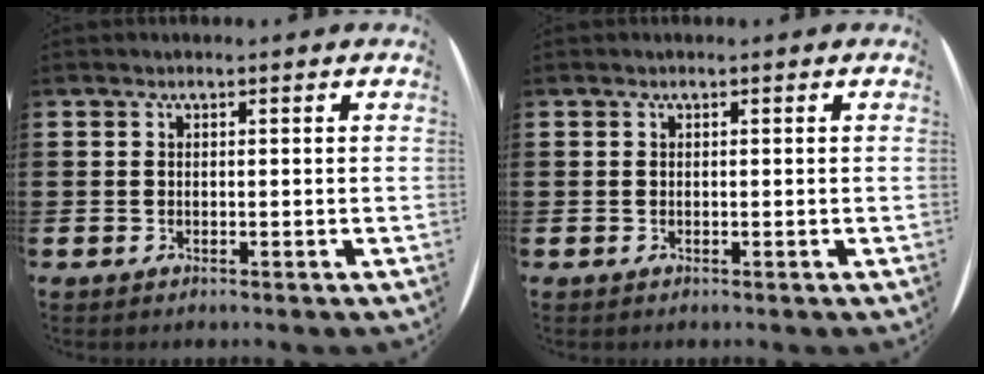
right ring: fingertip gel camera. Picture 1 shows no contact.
{"total": 0.0}